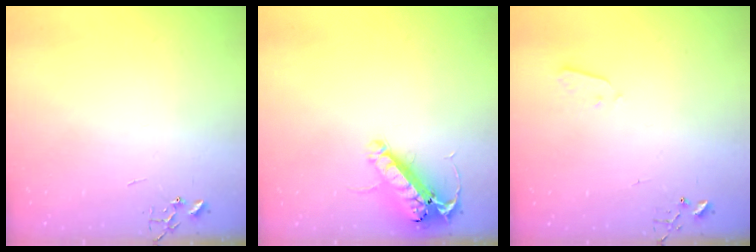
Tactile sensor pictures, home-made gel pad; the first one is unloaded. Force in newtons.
{"total": 14.7, "press": 14.4, "slide": 2.7}
{"total": 2.2, "press": 2.1, "slide": 0.3}